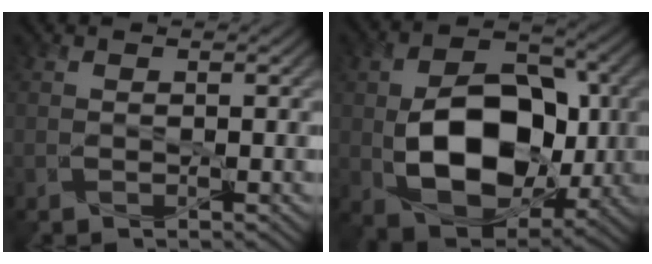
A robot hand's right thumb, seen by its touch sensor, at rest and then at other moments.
{"total": 12.7, "force": [-1.3, 8.0, 9.8], "torque": [-0.166, -0.012, -0.009]}